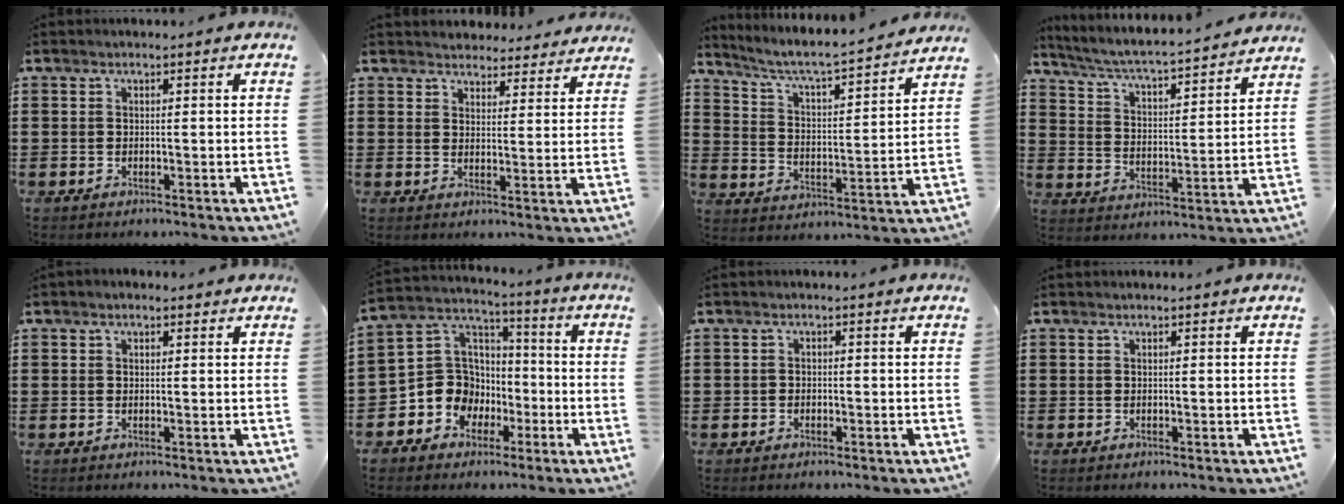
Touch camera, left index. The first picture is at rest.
{"total": 3.8, "force": [3.8, 0.5, -0.2], "torque": [-0.010, -0.015, 0.069]}
{"total": 4.9, "force": [4.4, 0.0, 2.2], "torque": [-0.065, -0.040, 0.062]}
{"total": 4.0, "force": [3.8, -0.4, 1.4], "torque": [-0.048, -0.036, 0.052]}
{"total": 0.9, "force": [0.4, 0.6, 0.5], "torque": [-0.011, 0.006, 0.007]}
{"total": 9.4, "force": [-2.9, 8.7, 2.1], "torque": [-0.093, 0.004, -0.054]}
{"total": 0.9, "force": [-0.6, 0.6, 0.0], "torque": [-0.002, 0.001, -0.014]}
{"total": 0.0}